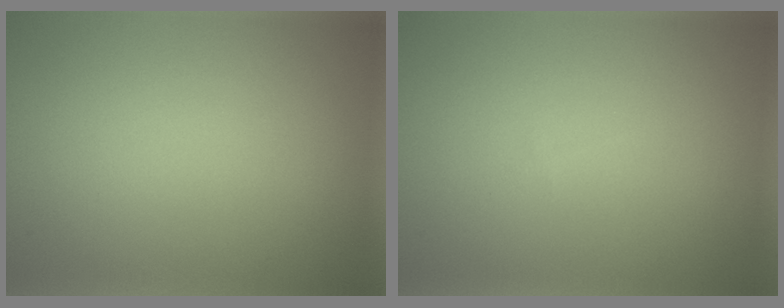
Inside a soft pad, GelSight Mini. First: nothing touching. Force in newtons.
{"total": 0.0}